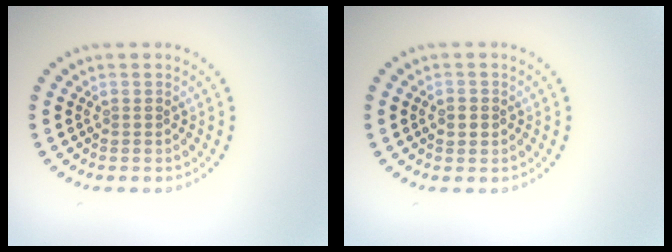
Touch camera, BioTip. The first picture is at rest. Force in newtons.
{"total": 1.2, "press": 1.2, "slide": 0.1}